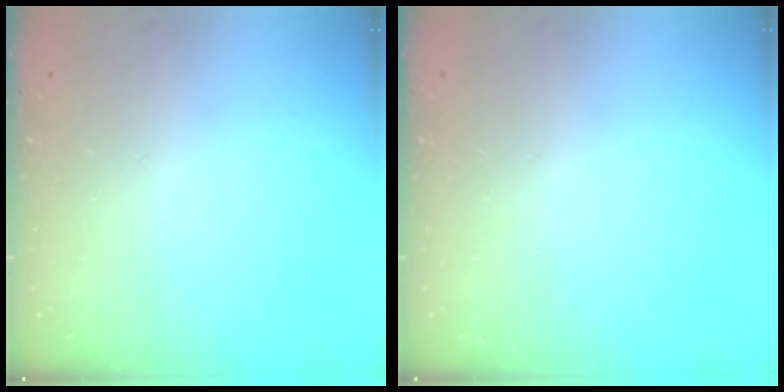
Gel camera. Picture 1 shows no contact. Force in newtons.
{"total": 0.0}